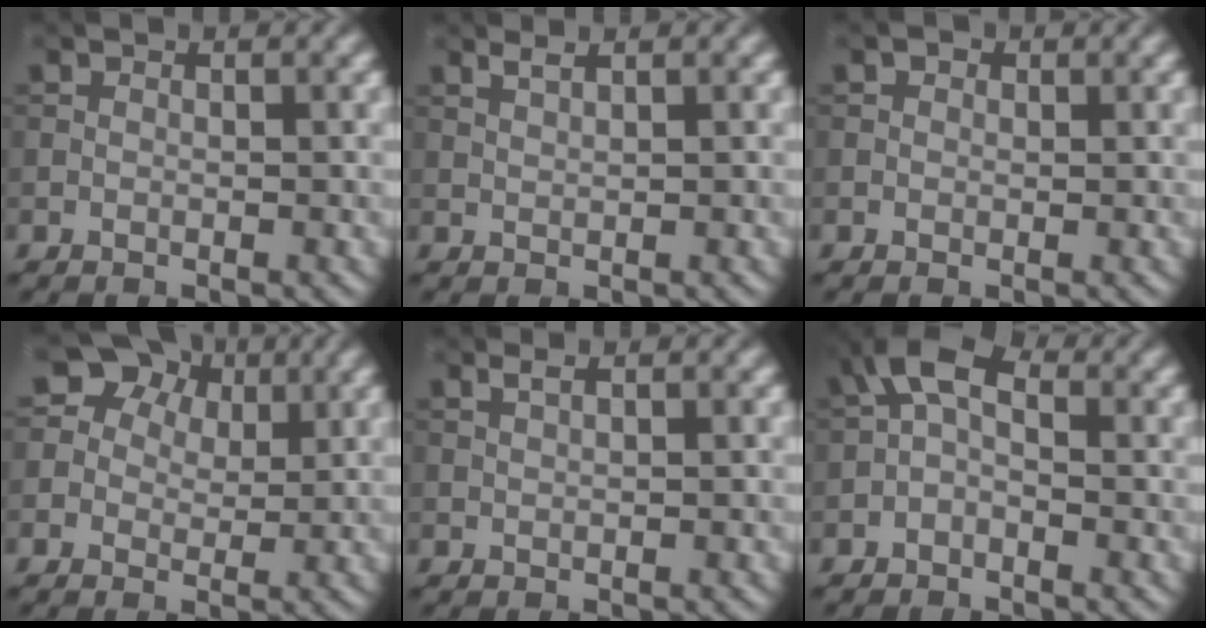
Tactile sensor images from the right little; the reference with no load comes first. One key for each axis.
{"total": 1.2, "fx": 0.9, "fy": 0.2, "fz": 0.7, "tx": -0.009, "ty": 0.002, "tz": 0.013}
{"total": 0.7, "fx": 0.3, "fy": 0.6, "fz": 0.4, "tx": -0.005, "ty": -0.003, "tz": -0.001}
{"total": 9.0, "fx": 4.2, "fy": 6.9, "fz": 3.9, "tx": -0.066, "ty": 0.033, "tz": 0.040}
{"total": 0.8, "fx": 0.6, "fy": 0.1, "fz": 0.6, "tx": -0.011, "ty": 0.002, "tz": 0.010}
{"total": 4.0, "fx": 0.0, "fy": 2.2, "fz": 3.3, "tx": -0.063, "ty": 0.019, "tz": -0.015}